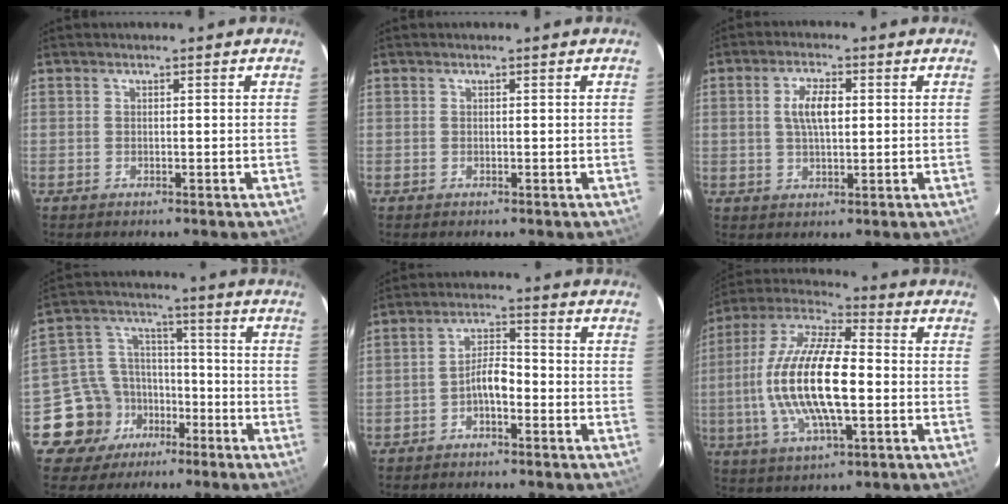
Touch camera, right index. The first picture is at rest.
{"total": 0.0}
{"total": 5.8, "force": [1.0, 2.5, 5.1], "torque": [-0.096, 0.008, 0.021]}
{"total": 11.4, "force": [-6.5, 9.1, 2.0], "torque": [-0.065, 0.045, -0.100]}
{"total": 4.3, "force": [-2.4, 1.6, 3.2], "torque": [-0.063, 0.014, -0.041]}
{"total": 18.8, "force": [-1.9, 6.2, 17.7], "torque": [-0.346, -0.001, -0.041]}